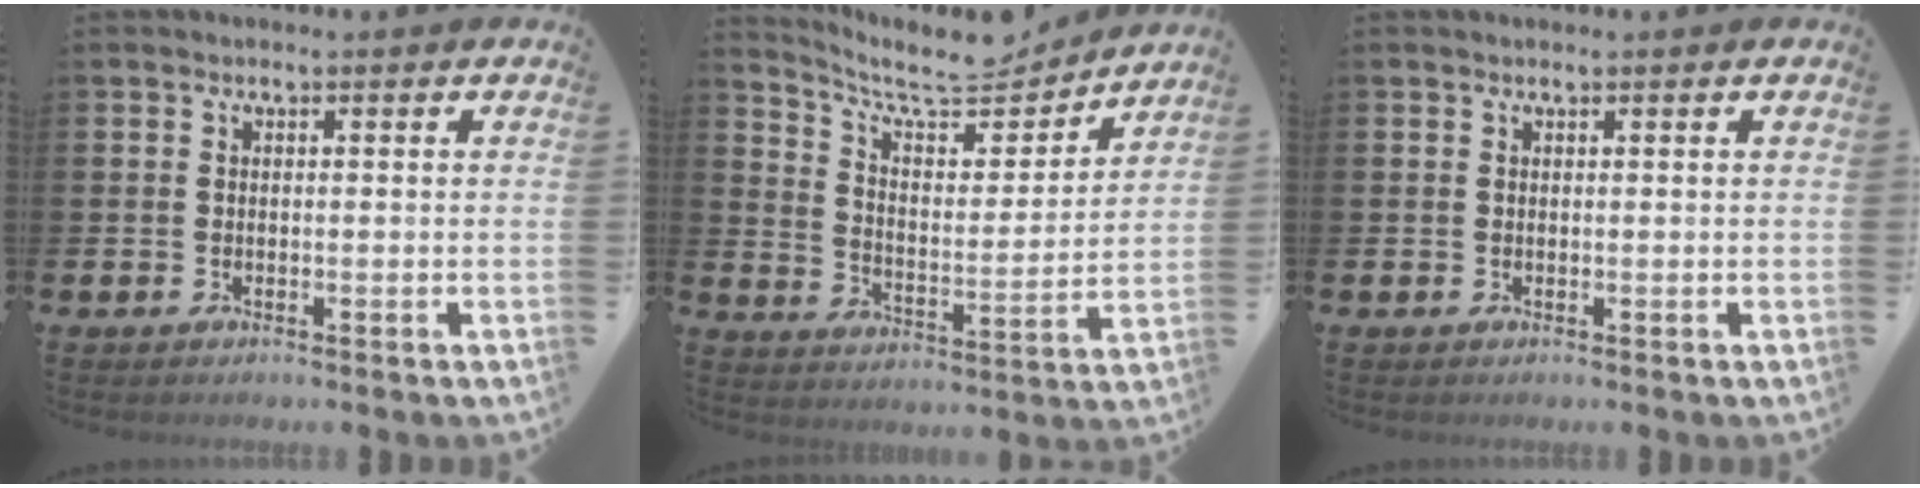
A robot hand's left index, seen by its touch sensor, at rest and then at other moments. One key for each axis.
{"total": 8.8, "fx": 8.0, "fy": 2.1, "fz": 3.0, "tx": -0.082, "ty": -0.055, "tz": 0.139}
{"total": 0.0}